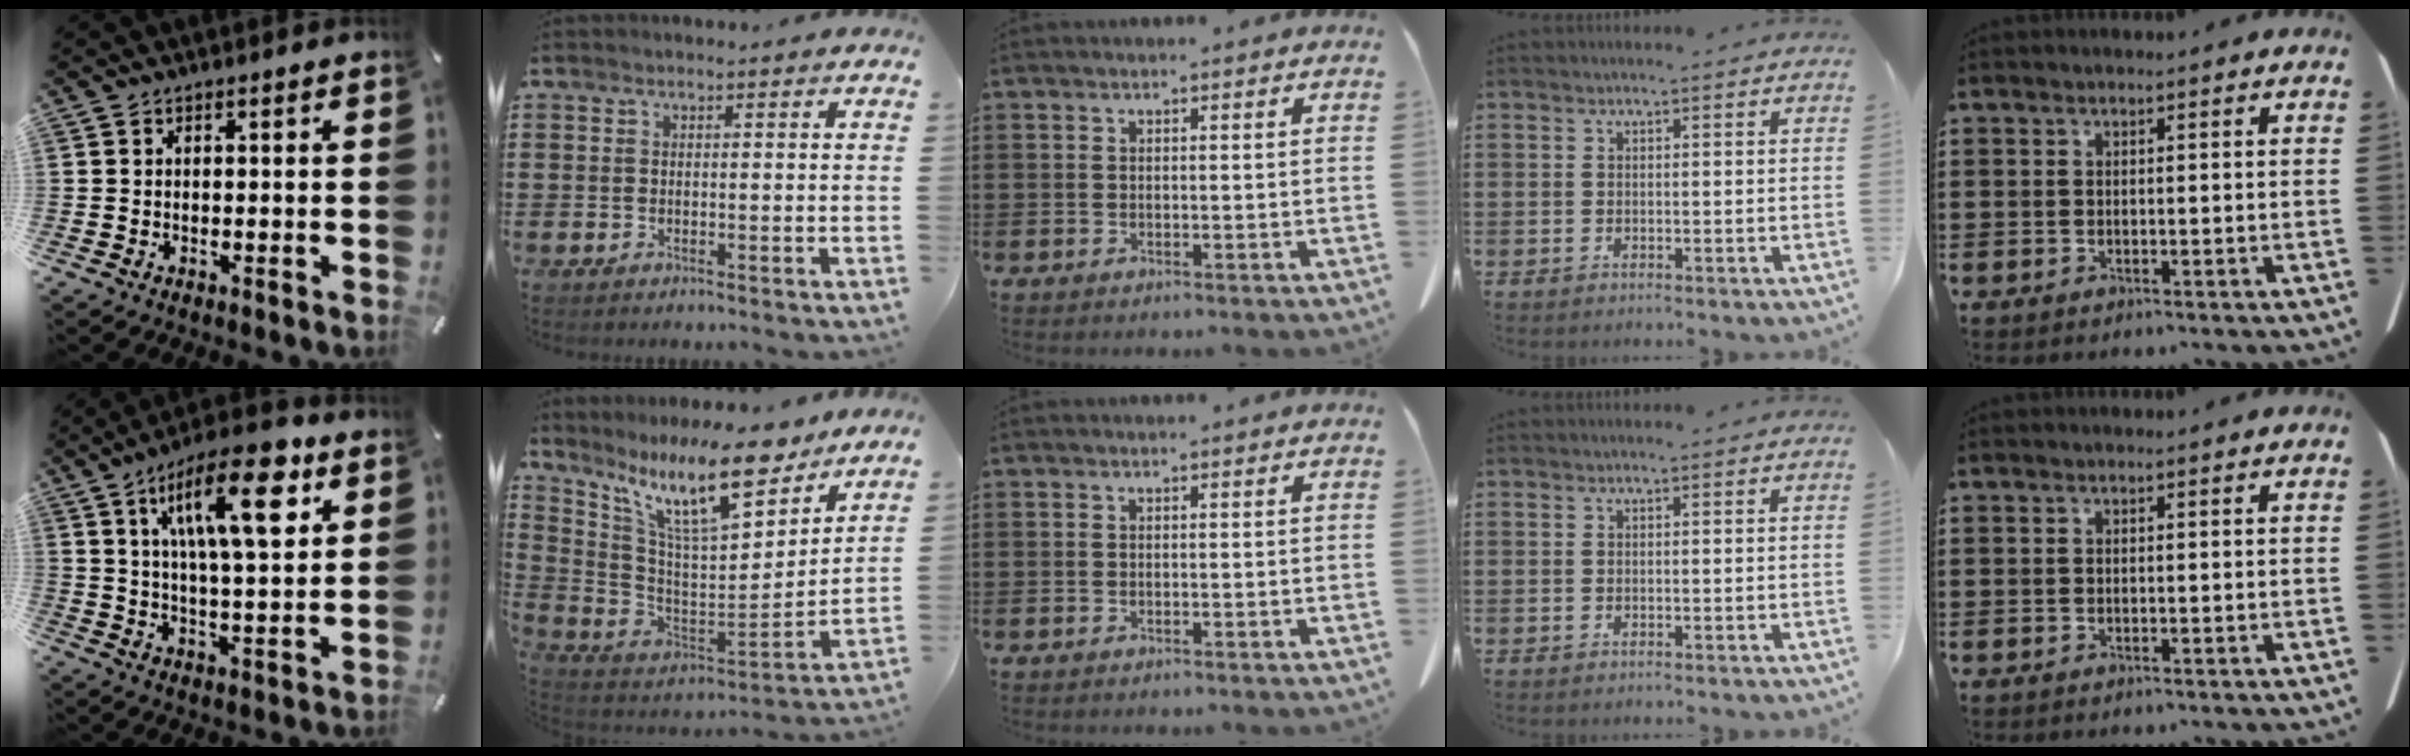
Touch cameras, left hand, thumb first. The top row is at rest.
{"thumb": {"total": 18.7, "force": [8.7, 6.4, 15.3], "torque": [-0.245, -0.022, 0.133]}, "index": {"total": 14.3, "force": [10.5, 3.4, 9.1], "torque": [-0.192, -0.054, 0.181]}}